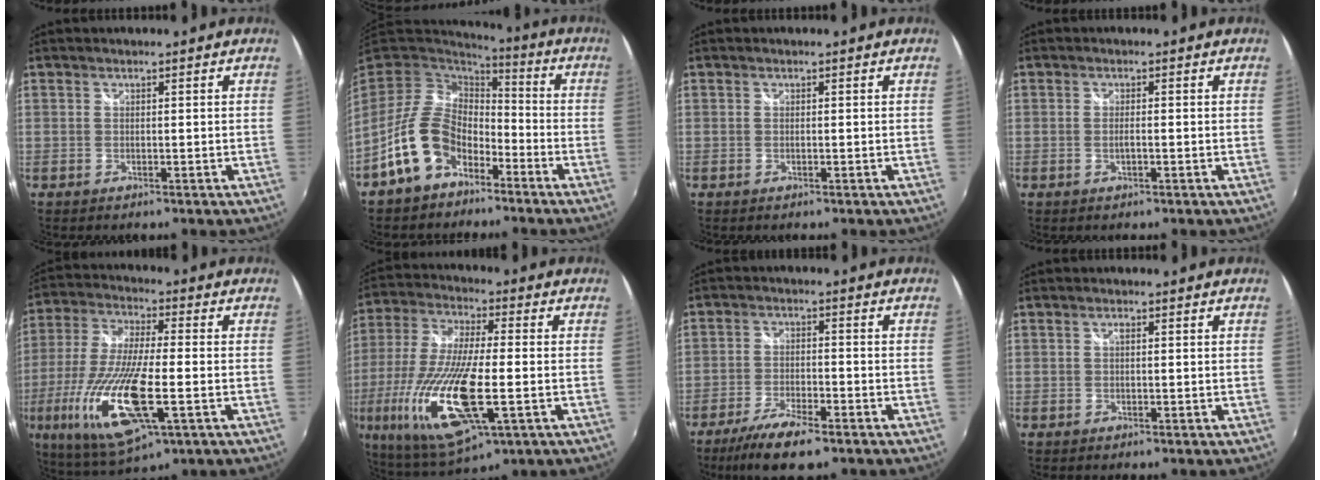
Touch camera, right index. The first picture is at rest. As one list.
[{"total": 12.9, "force": [-7.0, 8.6, 6.7], "torque": [-0.141, 0.017, -0.119]}, {"total": 0.0}, {"total": 1.3, "force": [-0.4, 0.3, 1.3], "torque": [-0.024, -0.001, -0.006]}, {"total": 20.7, "force": [-6.4, 5.9, 18.8], "torque": [-0.393, -0.044, -0.114]}, {"total": 23.5, "force": [-6.7, 7.3, 21.3], "torque": [-0.446, -0.054, -0.117]}, {"total": 10.2, "force": [-7.2, 2.7, 6.7], "torque": [-0.155, -0.024, -0.133]}, {"total": 0.7, "force": [0.1, 0.3, 0.6], "torque": [-0.011, 0.004, -0.001]}]